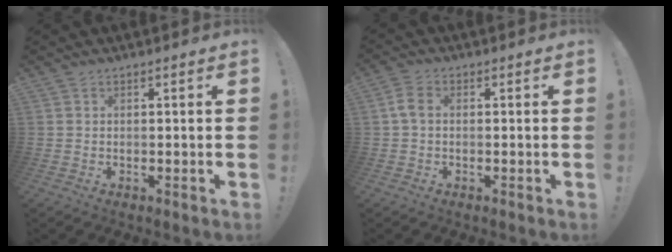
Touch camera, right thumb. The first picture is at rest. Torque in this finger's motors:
{"motor_torque": [0.32, 0.36, -0.02, 0.02, 0.04]}